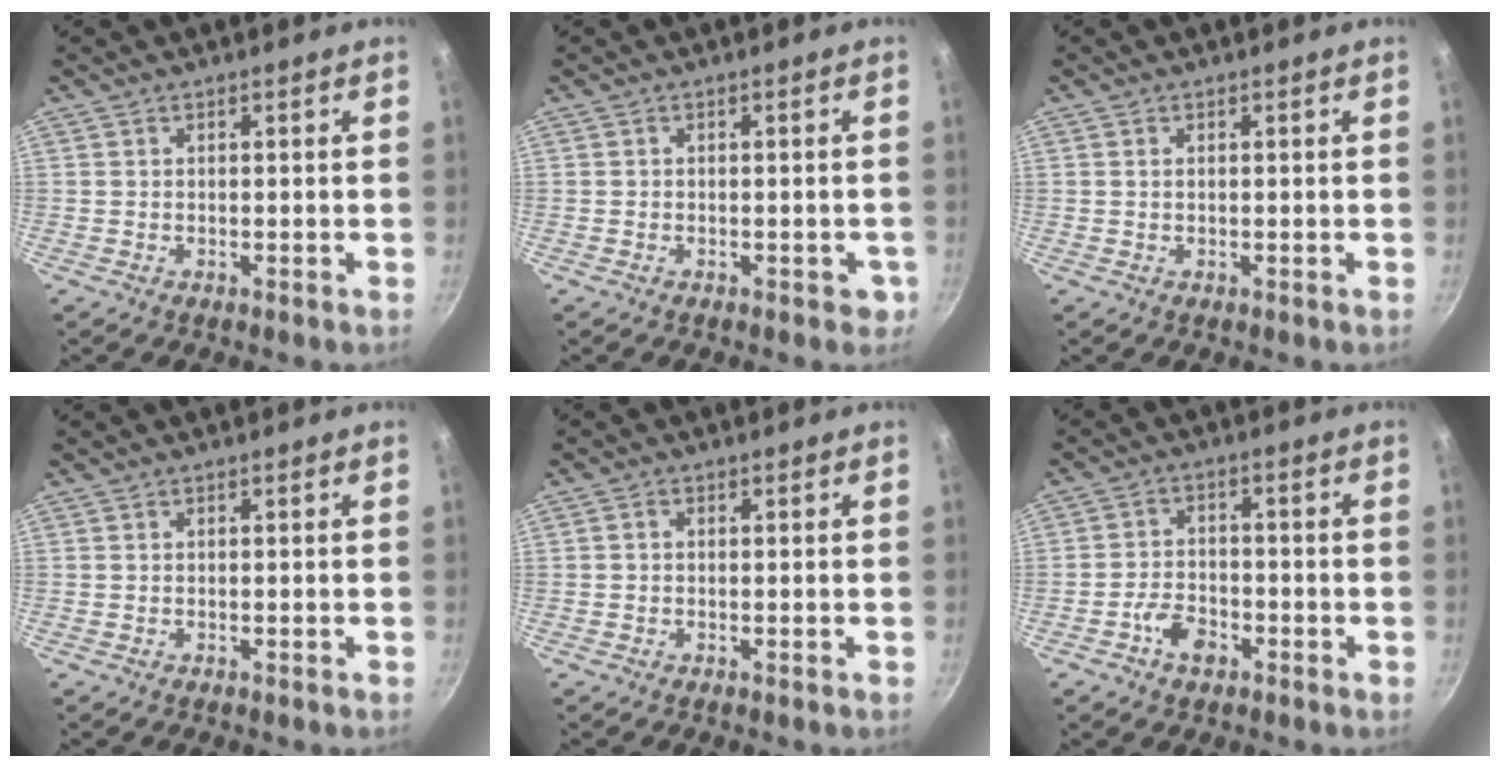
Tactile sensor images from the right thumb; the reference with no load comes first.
{"total": 2.5, "force": [-0.9, 1.7, 1.6], "torque": [0.000, 0.011, -0.008]}
{"total": 0.5, "force": [0.1, 0.3, 0.4], "torque": [-0.008, 0.001, 0.002]}
{"total": 0.0}
{"total": 1.0, "force": [0.0, 0.8, 0.6], "torque": [-0.010, 0.006, -0.001]}
{"total": 5.4, "force": [-2.8, 3.4, 3.1], "torque": [-0.049, 0.025, -0.053]}